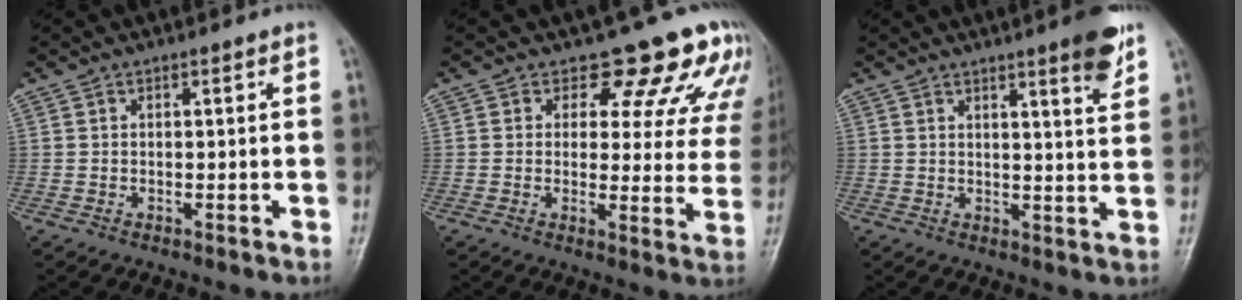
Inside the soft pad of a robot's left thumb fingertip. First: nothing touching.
{"total": 12.2, "force": [9.8, 5.8, 4.4], "torque": [0.003, -0.056, 0.092]}
{"total": 6.6, "force": [4.3, 0.6, 4.9], "torque": [-0.059, -0.027, 0.056]}